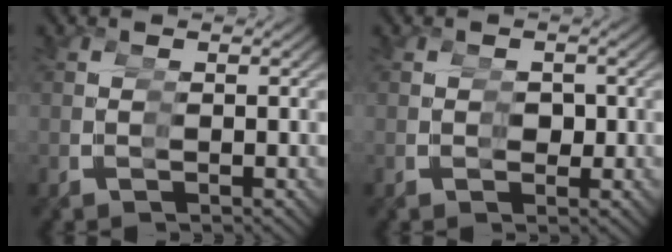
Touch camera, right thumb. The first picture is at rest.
{"total": 2.0, "force": [-0.1, 1.6, 1.2], "torque": [-0.017, -0.014, 0.004]}